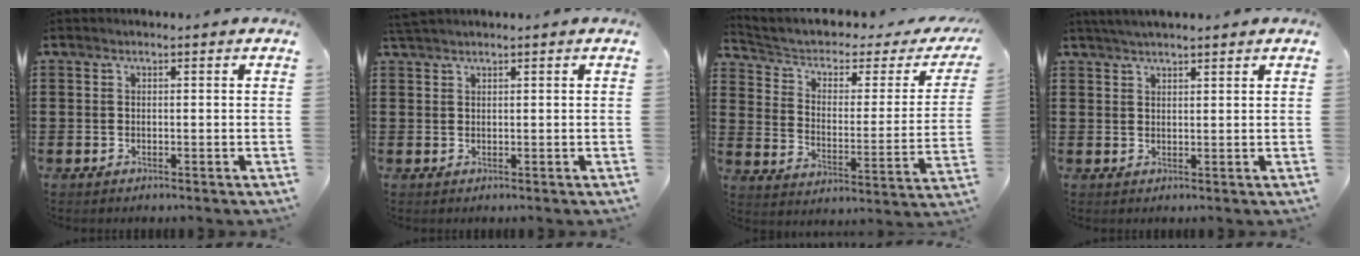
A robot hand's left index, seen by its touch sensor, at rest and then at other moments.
{"total": 1.3, "force": [1.3, 0.1, 0.5], "torque": [-0.012, 0.001, 0.025]}
{"total": 3.7, "force": [2.1, 1.9, 2.4], "torque": [-0.064, -0.020, 0.027]}
{"total": 2.3, "force": [2.2, 0.1, 0.8], "torque": [-0.020, 0.003, 0.041]}